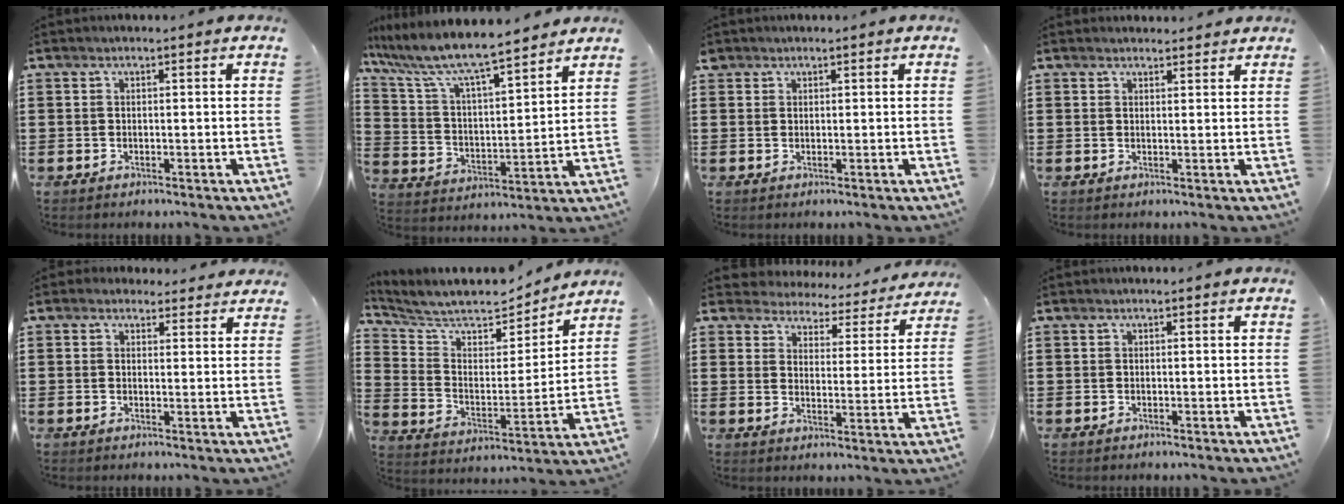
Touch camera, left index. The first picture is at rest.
{"total": 7.7, "force": [6.8, 0.7, 3.5], "torque": [-0.100, -0.043, 0.112]}
{"total": 1.0, "force": [0.8, 0.6, 0.1], "torque": [-0.005, 0.003, 0.017]}
{"total": 1.6, "force": [1.6, 0.3, 0.1], "torque": [-0.005, 0.002, 0.031]}
{"total": 2.4, "force": [2.1, 1.2, 0.2], "torque": [-0.005, -0.002, 0.038]}
{"total": 7.5, "force": [6.7, 2.2, 2.5], "torque": [-0.077, -0.049, 0.111]}
{"total": 4.4, "force": [4.4, 0.6, -0.4], "torque": [-0.022, -0.034, 0.074]}
{"total": 0.0}